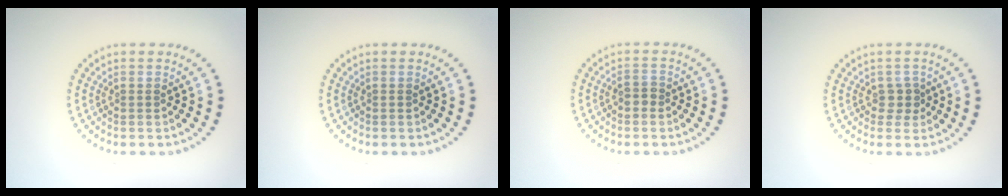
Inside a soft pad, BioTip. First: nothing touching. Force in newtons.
{"total": 0.0}
{"total": 1.1, "press": 1.0, "slide": 0.3}
{"total": 1.4, "press": 1.1, "slide": 0.8}